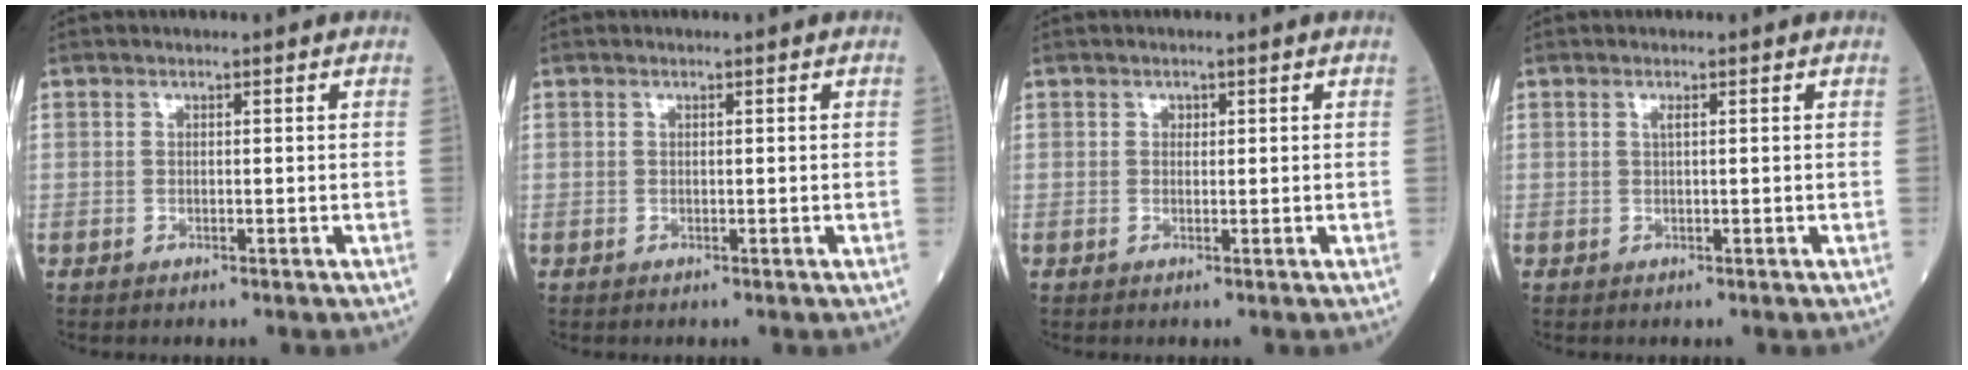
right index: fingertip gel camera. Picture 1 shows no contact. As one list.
[{"total": 0.0}, {"total": 0.6, "force": [0.2, 0.5, 0.2], "torque": [0.001, 0.000, 0.003]}, {"total": 0.7, "force": [0.3, 0.0, 0.6], "torque": [-0.017, 0.000, 0.005]}]